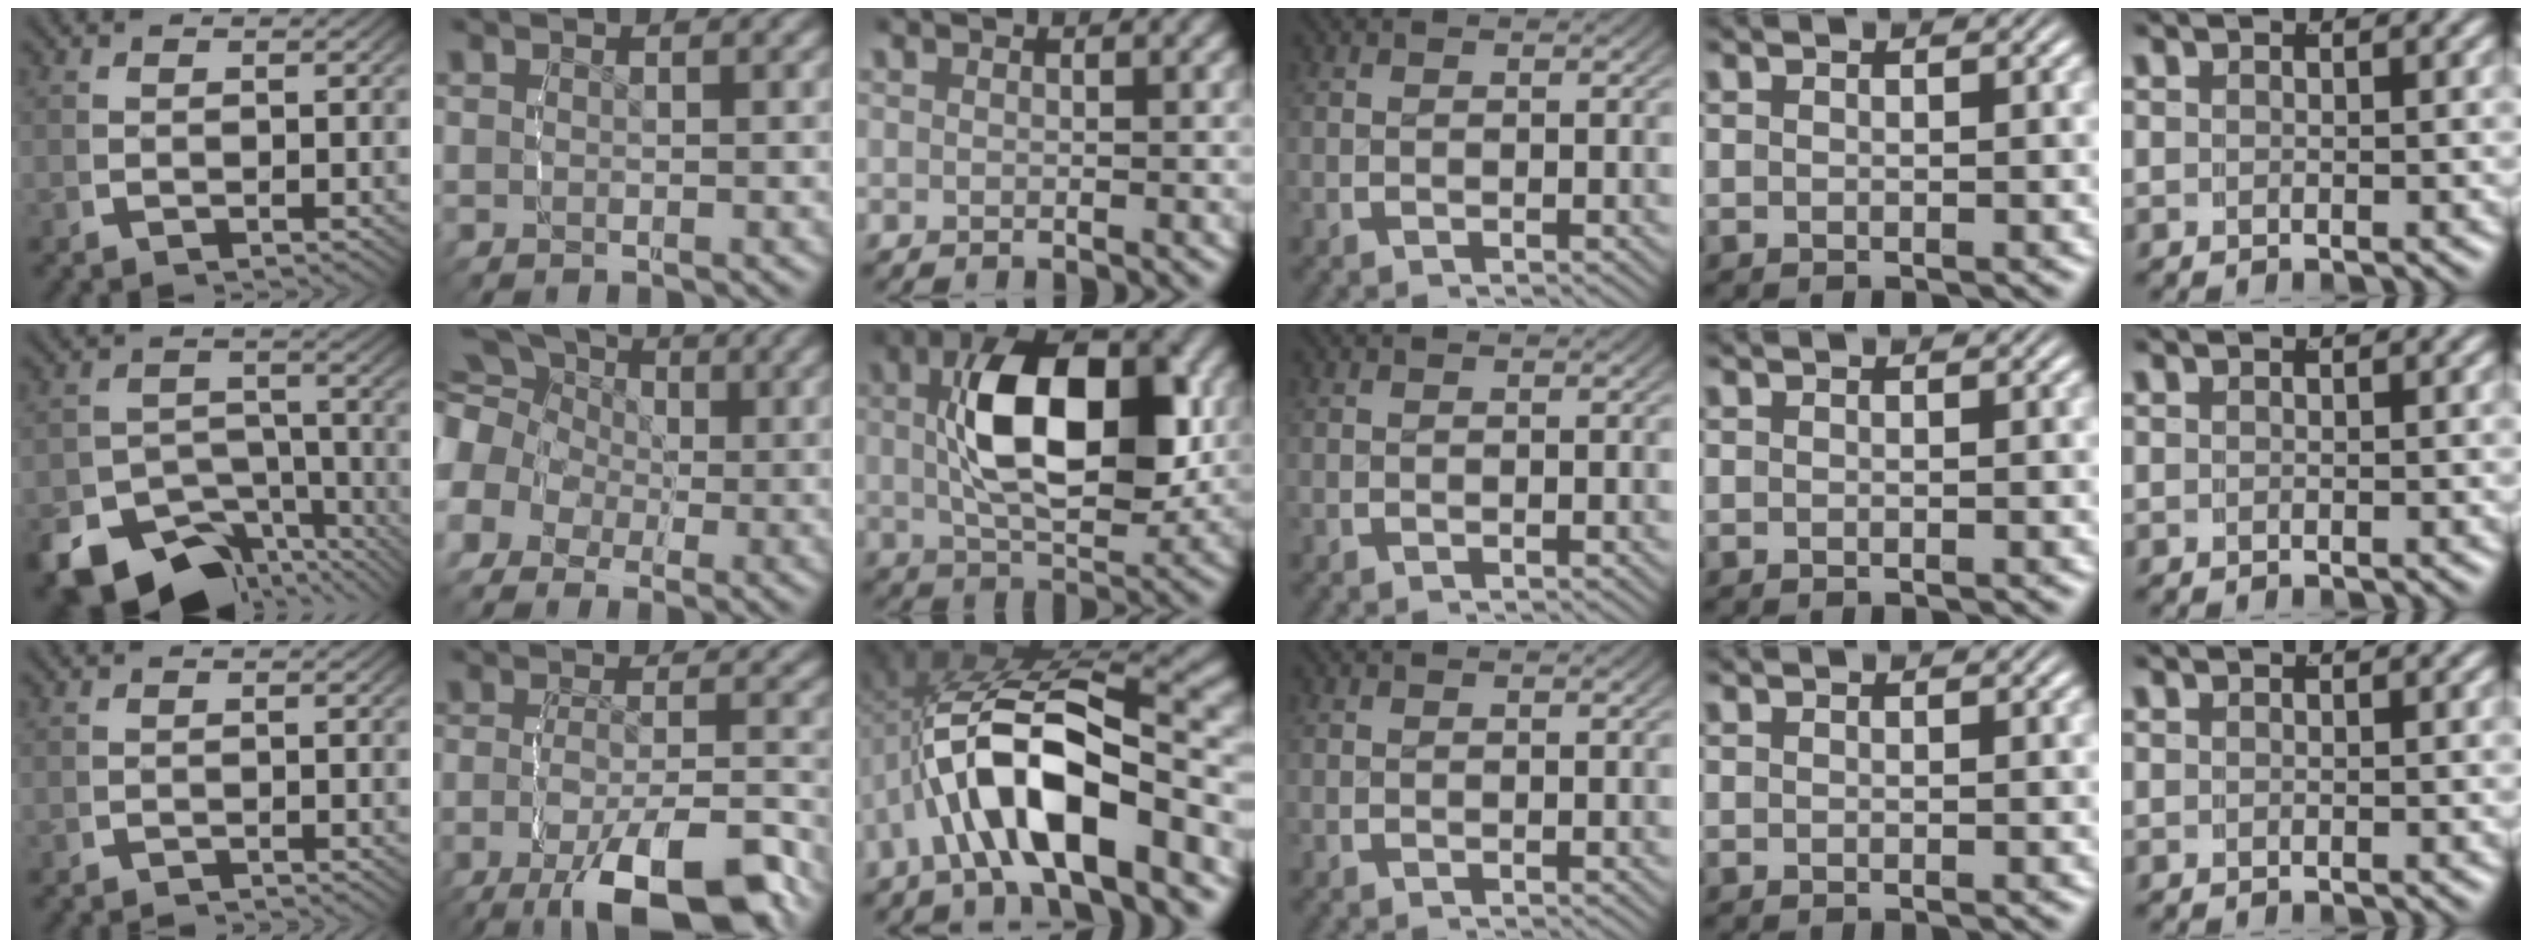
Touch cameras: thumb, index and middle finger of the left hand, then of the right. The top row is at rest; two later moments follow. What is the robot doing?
{"motion": "grasp_and_lifting", "object": "bottle cap"}